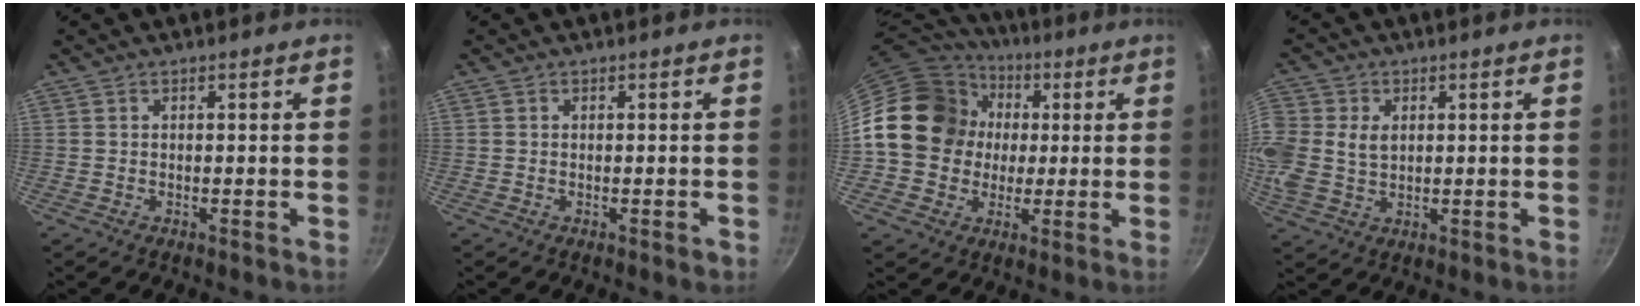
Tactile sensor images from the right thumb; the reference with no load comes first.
{"total": 0.9, "force": [-0.3, 0.4, 0.7], "torque": [-0.010, 0.002, -0.006]}
{"total": 18.5, "force": [1.4, 16.1, 9.0], "torque": [-0.135, 0.035, 0.018]}
{"total": 12.7, "force": [1.6, 10.1, 7.4], "torque": [-0.193, 0.018, 0.032]}